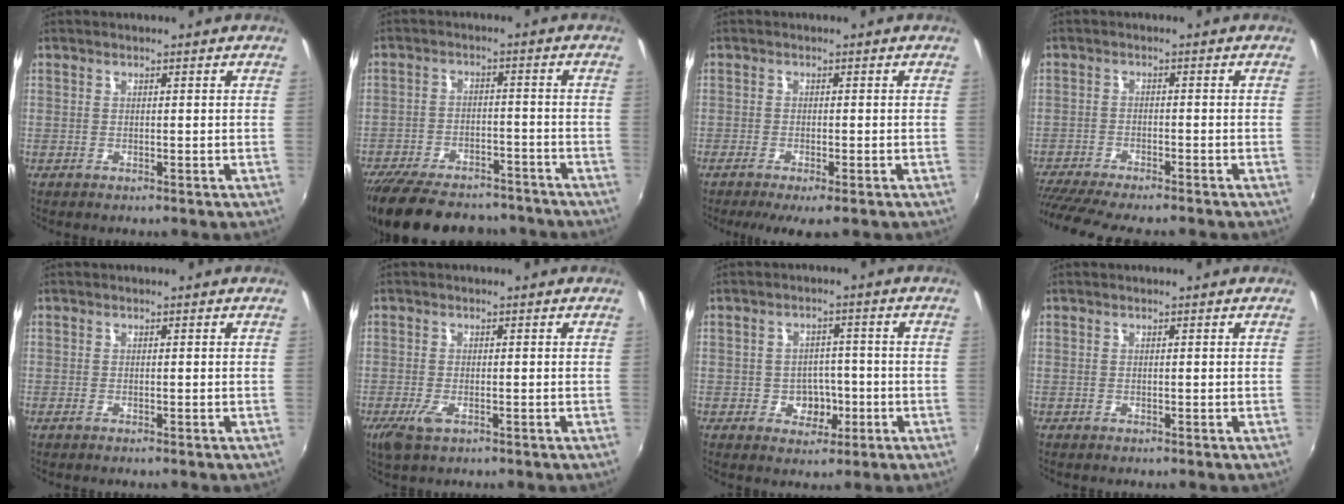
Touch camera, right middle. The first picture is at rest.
{"total": 20.1, "force": [-16.6, 7.4, 8.6], "torque": [-0.188, -0.010, -0.237]}
{"total": 6.0, "force": [-4.0, 1.1, 4.2], "torque": [-0.086, -0.031, -0.062]}
{"total": 12.4, "force": [-10.8, 1.7, 6.0], "torque": [-0.140, -0.033, -0.177]}
{"total": 0.6, "force": [-0.3, 0.0, 0.5], "torque": [-0.012, -0.002, -0.008]}
{"total": 3.7, "force": [-1.8, 1.5, 2.8], "torque": [-0.063, -0.013, -0.033]}
{"total": 4.6, "force": [-1.5, 3.9, 2.1], "torque": [-0.038, 0.010, -0.012]}
{"total": 0.0}